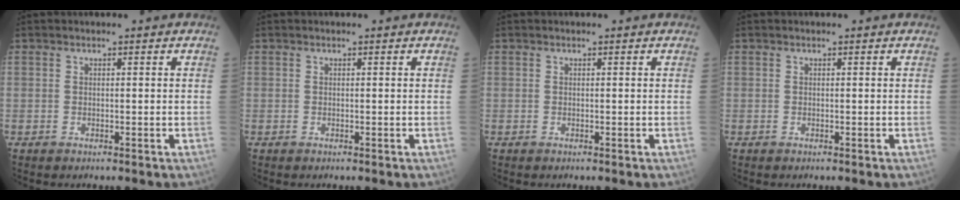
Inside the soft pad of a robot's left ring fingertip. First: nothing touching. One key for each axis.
{"total": 0.0}
{"total": 0.0}
{"total": 0.0}